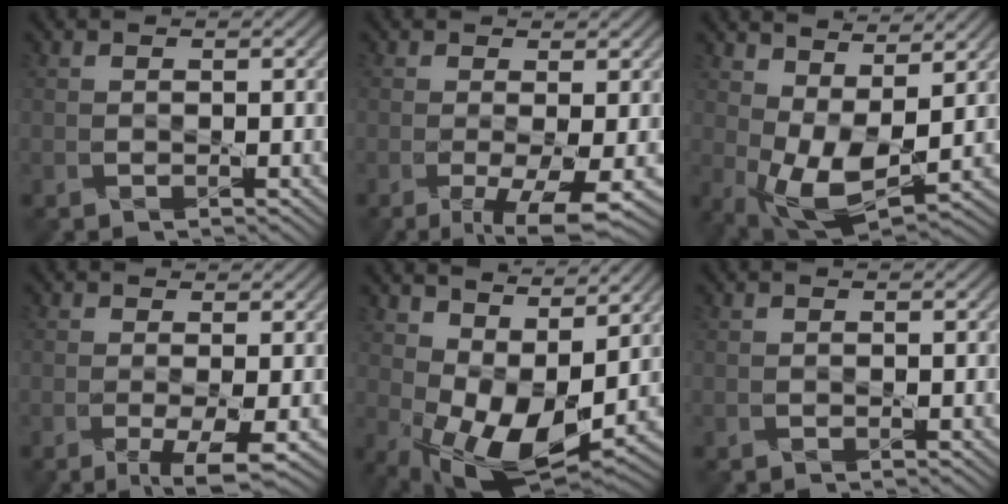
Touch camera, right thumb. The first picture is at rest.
{"total": 6.0, "force": [-2.0, 1.7, 5.4], "torque": [-0.104, -0.008, -0.027]}
{"total": 8.2, "force": [2.5, 3.7, 6.8], "torque": [-0.145, -0.003, 0.050]}
{"total": 4.2, "force": [-1.3, 1.0, 3.9], "torque": [-0.073, -0.001, -0.021]}
{"total": 11.0, "force": [2.9, 5.6, 9.1], "torque": [-0.175, -0.010, 0.058]}
{"total": 0.0}